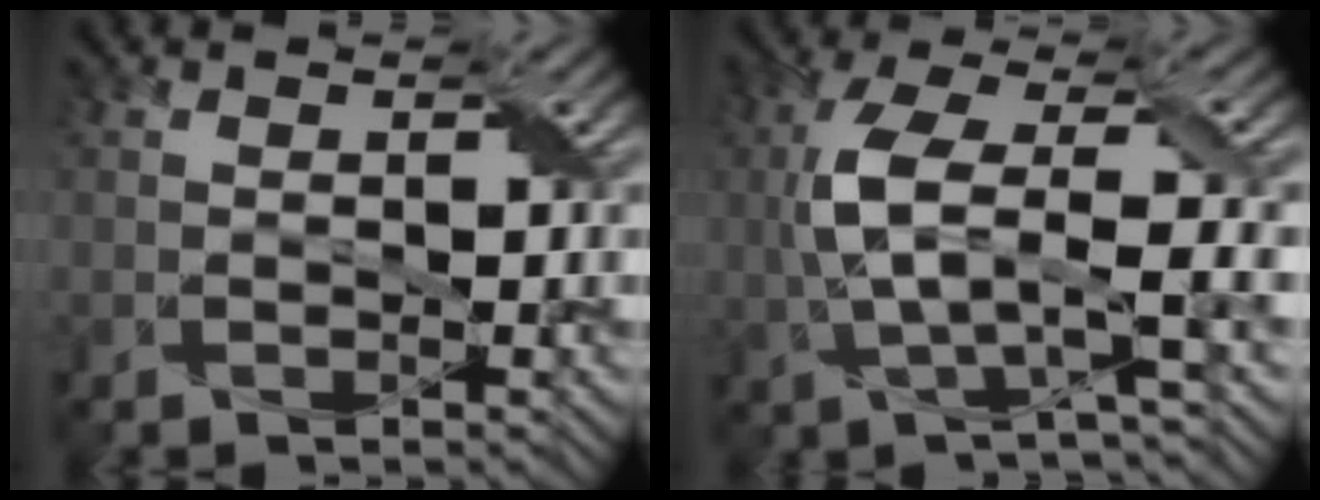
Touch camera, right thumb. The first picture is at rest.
{"total": 7.8, "force": [0.0, 2.5, 7.4], "torque": [-0.160, 0.016, -0.005]}